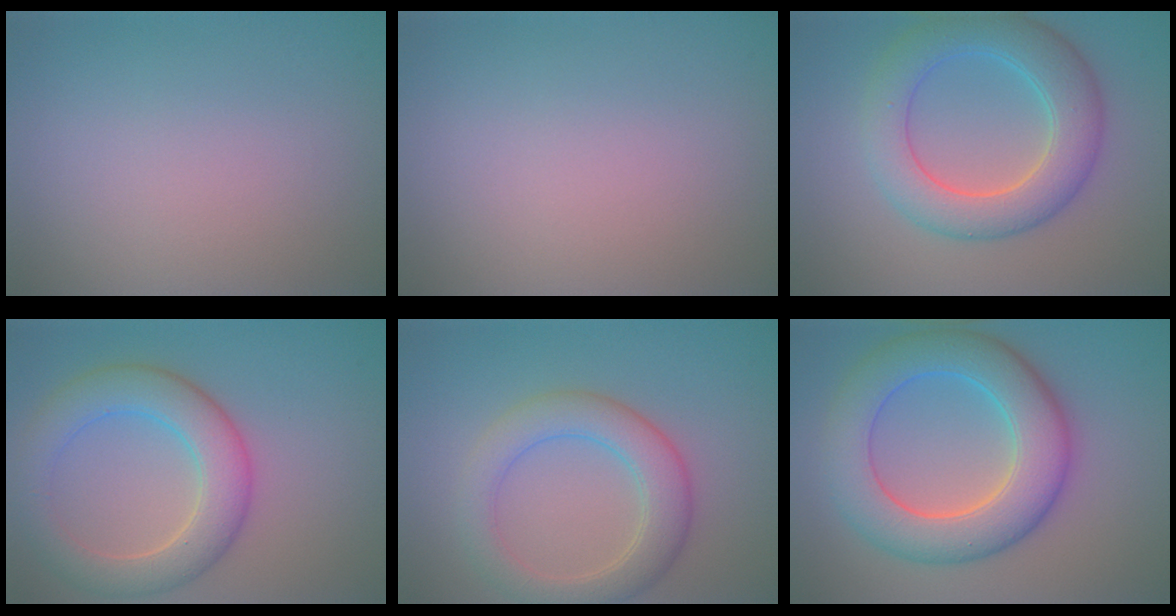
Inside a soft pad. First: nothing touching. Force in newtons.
{"total": 0.0}
{"total": 6.5, "press": 6.5, "slide": 0.1}
{"total": 6.2, "press": 6.2, "slide": 0.2}
{"total": 4.9, "press": 4.9, "slide": 0.0}
{"total": 8.8, "press": 8.8, "slide": 0.1}